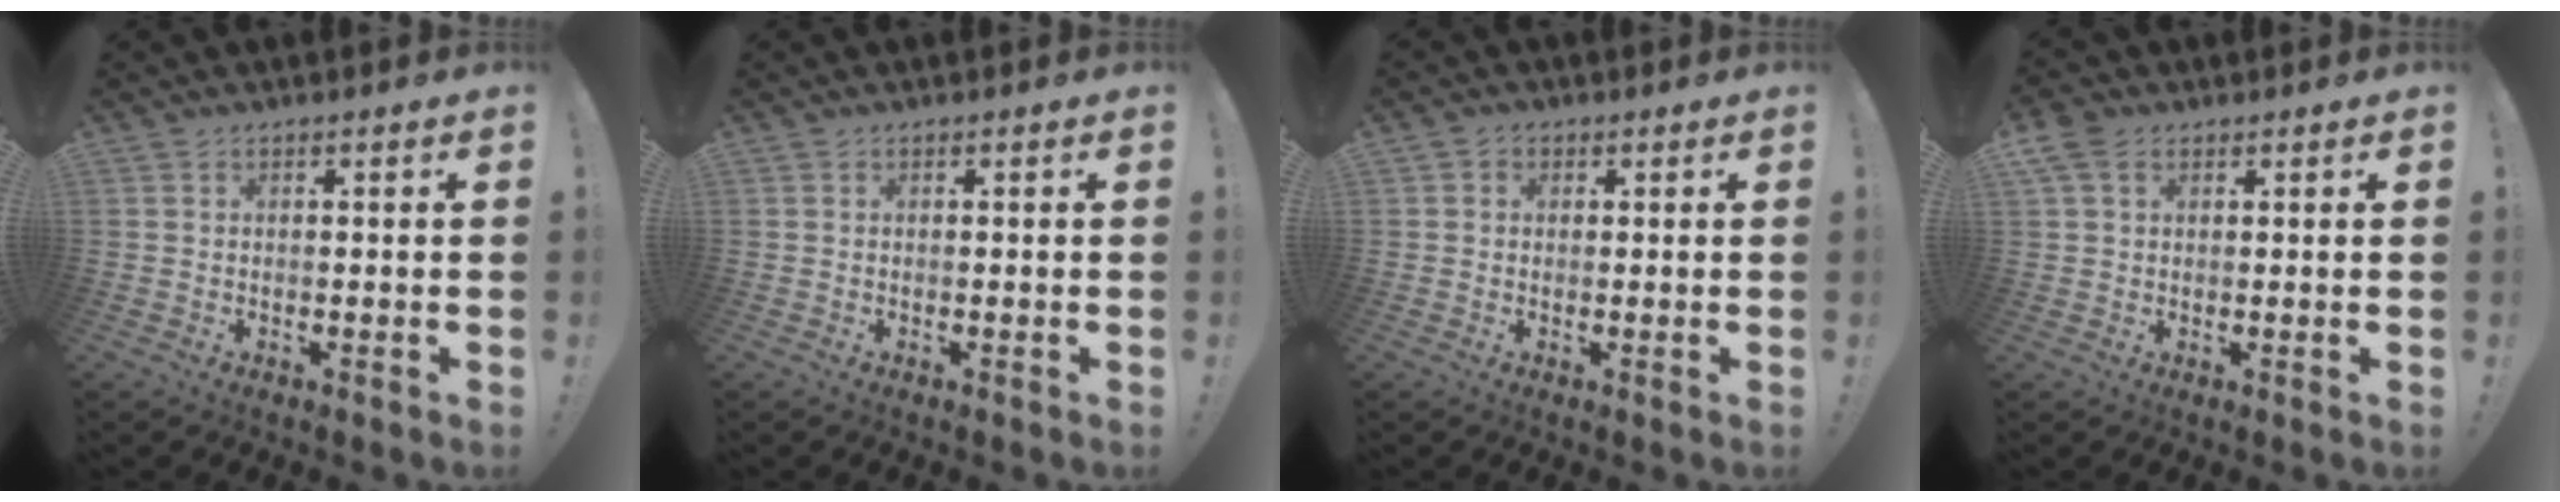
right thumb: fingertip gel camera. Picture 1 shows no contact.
{"total": 0.0}
{"total": 1.6, "force": [0.3, 1.5, 0.5], "torque": [-0.006, 0.002, 0.004]}
{"total": 4.7, "force": [2.3, 3.2, 2.7], "torque": [-0.051, 0.001, 0.047]}